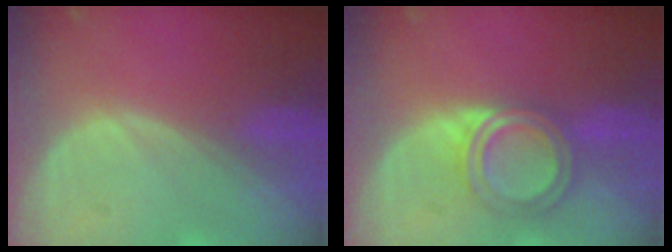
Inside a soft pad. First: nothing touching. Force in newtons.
{"total": 5.3, "press": 5.3, "slide": 0.2}